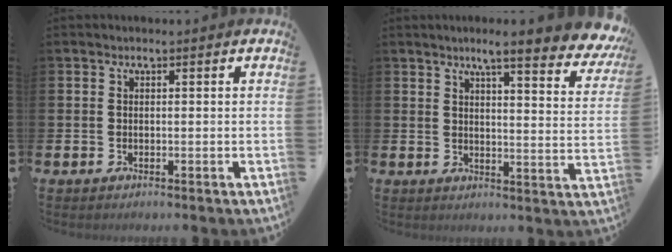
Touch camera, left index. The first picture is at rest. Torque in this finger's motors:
{"motor_torque": [0.96, -0.90, 0.69, 0.19]}